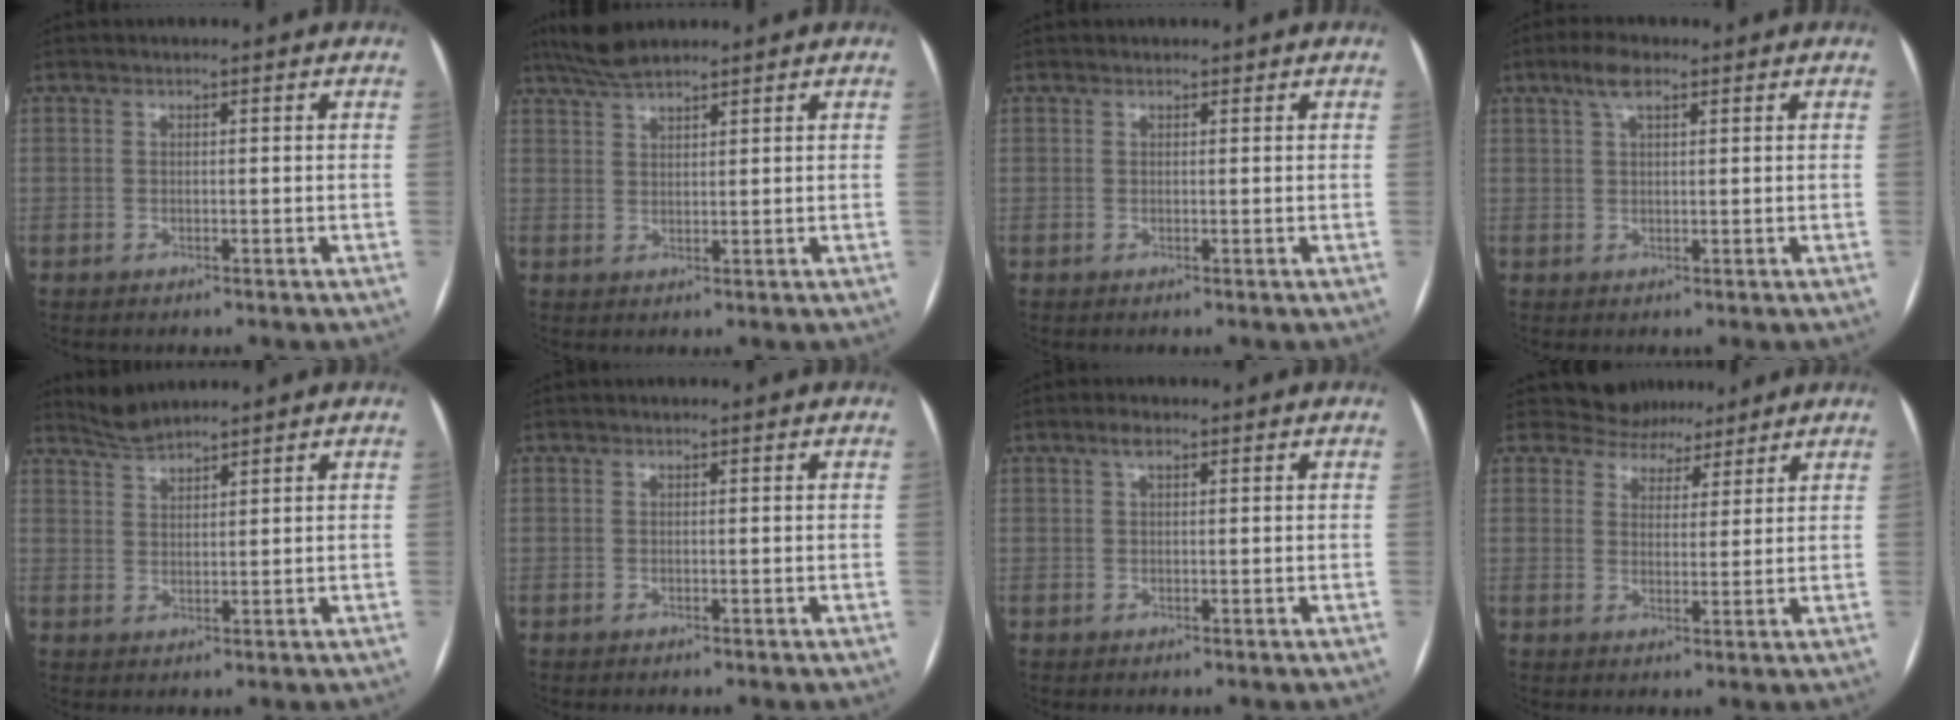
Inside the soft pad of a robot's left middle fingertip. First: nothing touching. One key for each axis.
{"total": 4.9, "fx": 4.3, "fy": 0.6, "fz": 2.2, "tx": -0.050, "ty": 0.019, "tz": 0.086}
{"total": 0.6, "fx": 0.5, "fy": 0.4, "fz": 0.0, "tx": -0.003, "ty": 0.008, "tz": 0.009}
{"total": 3.7, "fx": 2.2, "fy": 1.1, "fz": 2.7, "tx": -0.059, "ty": 0.013, "tz": 0.044}
{"total": 3.2, "fx": 3.2, "fy": -0.2, "fz": 0.1, "tx": -0.008, "ty": 0.007, "tz": 0.068}
{"total": 0.0}
{"total": 1.6, "fx": 0.9, "fy": 0.6, "fz": 1.2, "tx": -0.023, "ty": 0.010, "tz": 0.015}
{"total": 6.4, "fx": 5.7, "fy": 2.8, "fz": -0.2, "tx": 0.005, "ty": 0.010, "tz": 0.080}